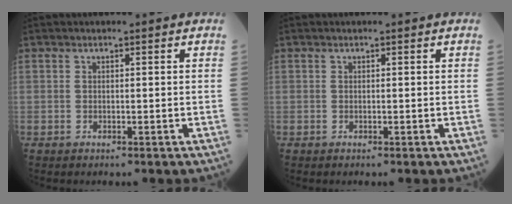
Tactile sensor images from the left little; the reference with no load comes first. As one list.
[{"total": 0.0}]